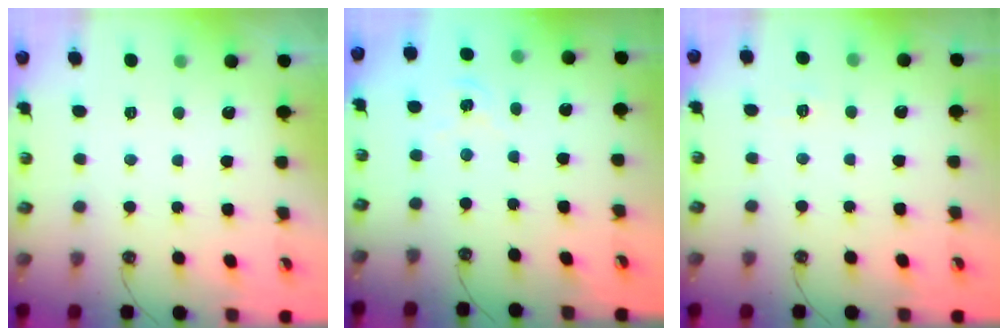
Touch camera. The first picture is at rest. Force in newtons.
{"total": 2.2, "press": 2.2, "slide": 0.3}
{"total": 3.7, "press": 3.6, "slide": 0.5}